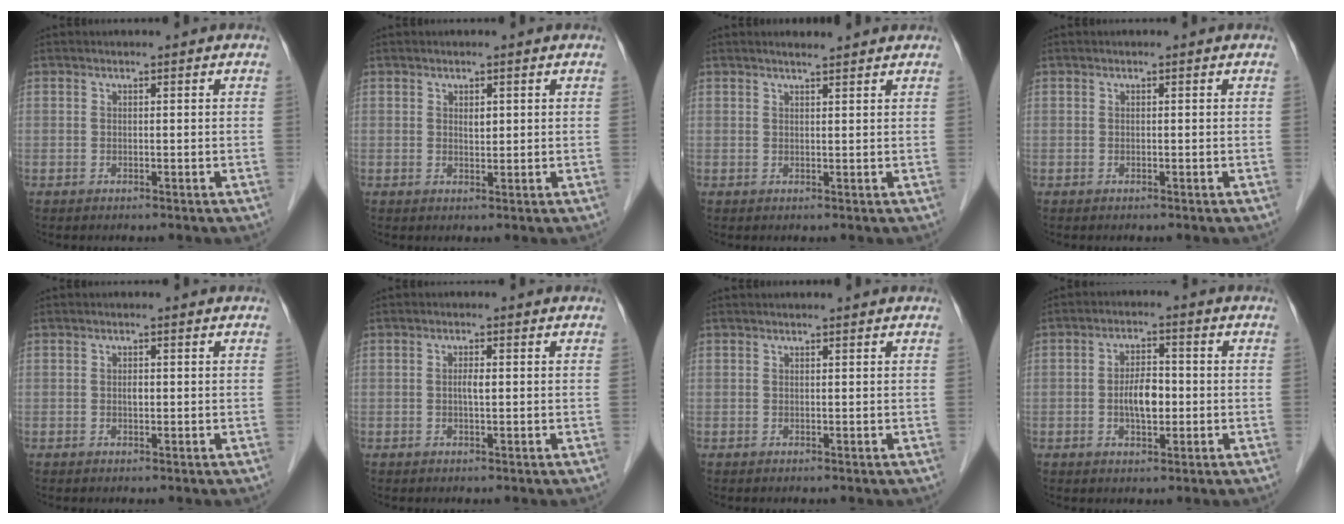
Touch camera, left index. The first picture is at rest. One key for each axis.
{"total": 1.3, "fx": 0.5, "fy": 0.7, "fz": 1.0, "tx": -0.015, "ty": -0.001, "tz": 0.009}
{"total": 3.3, "fx": 3.1, "fy": 0.1, "fz": 1.2, "tx": -0.021, "ty": 0.014, "tz": 0.041}
{"total": 0.0}
{"total": 0.8, "fx": 0.1, "fy": 0.4, "fz": 0.7, "tx": -0.012, "ty": 0.001, "tz": 0.001}
{"total": 1.5, "fx": 0.0, "fy": 0.3, "fz": 1.4, "tx": -0.027, "ty": 0.002, "tz": 0.000}
{"total": 1.4, "fx": 1.4, "fy": -0.1, "fz": 0.4, "tx": -0.007, "ty": 0.013, "tz": 0.021}
{"total": 5.0, "fx": -0.7, "fy": 2.2, "fz": 4.4, "tx": -0.084, "ty": 0.005, "tz": -0.012}